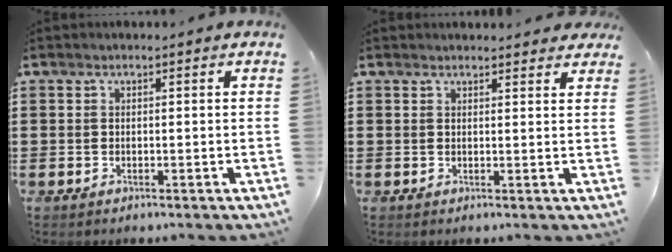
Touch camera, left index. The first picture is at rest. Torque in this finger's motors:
{"motor_torque": [2.14, 0.00, 0.03, -0.14]}